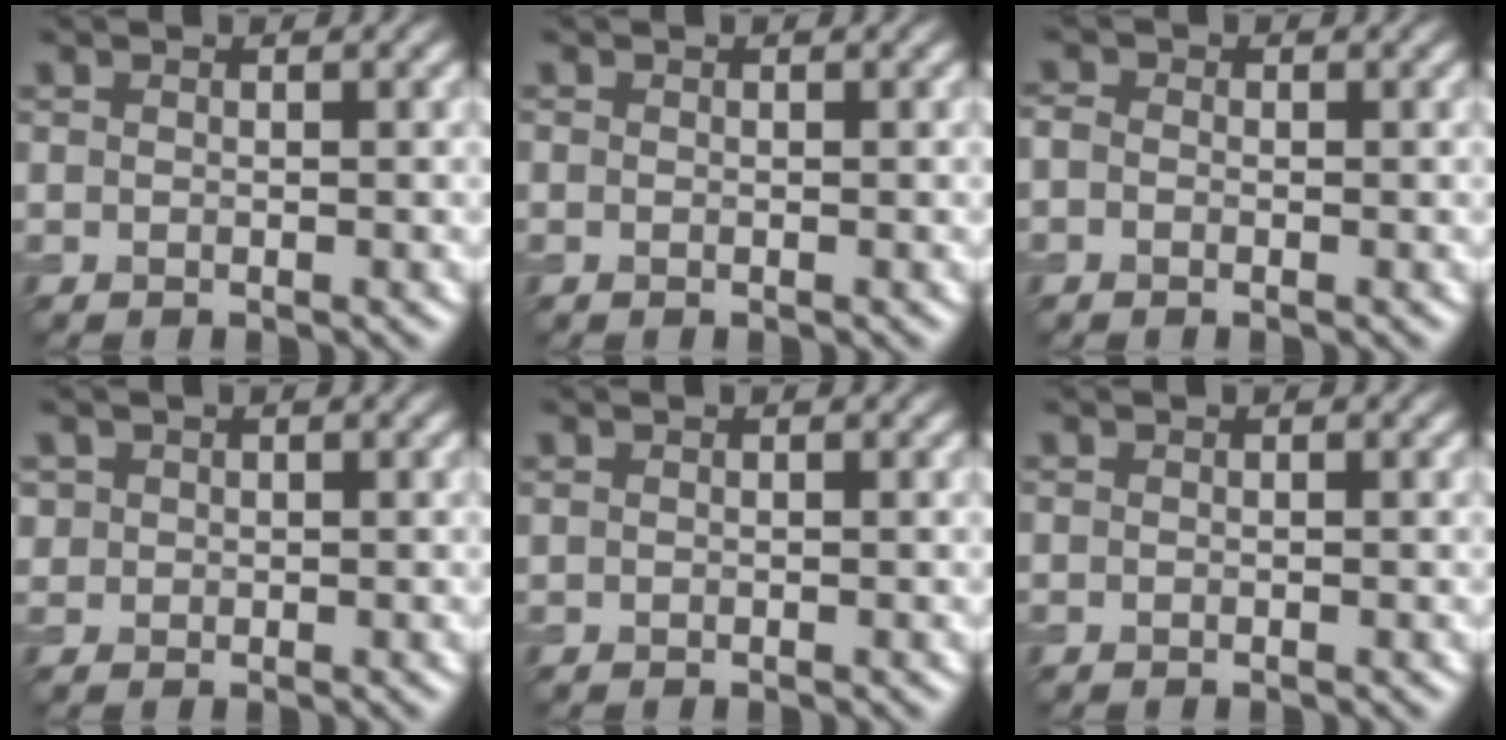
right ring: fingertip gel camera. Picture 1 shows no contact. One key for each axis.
{"total": 0.0}
{"total": 1.0, "fx": -0.5, "fy": 0.8, "fz": 0.5, "tx": -0.007, "ty": -0.001, "tz": -0.012}
{"total": 0.8, "fx": 0.2, "fy": 0.8, "fz": 0.0, "tx": 0.006, "ty": -0.003, "tz": 0.006}
{"total": 0.0}
{"total": 0.0}